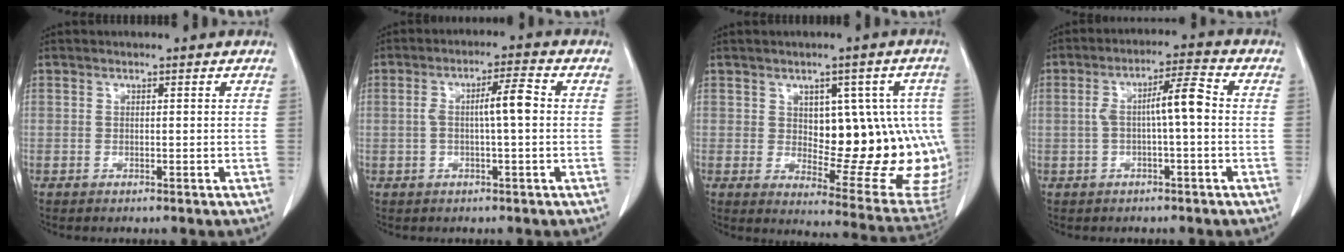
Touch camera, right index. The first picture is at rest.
{"total": 5.2, "force": [0.2, 0.6, 5.1], "torque": [-0.089, 0.019, 0.007]}
{"total": 17.2, "force": [0.7, 7.5, 15.5], "torque": [-0.152, 0.015, 0.032]}
{"total": 6.1, "force": [-0.1, 0.8, 6.0], "torque": [-0.107, 0.026, 0.004]}